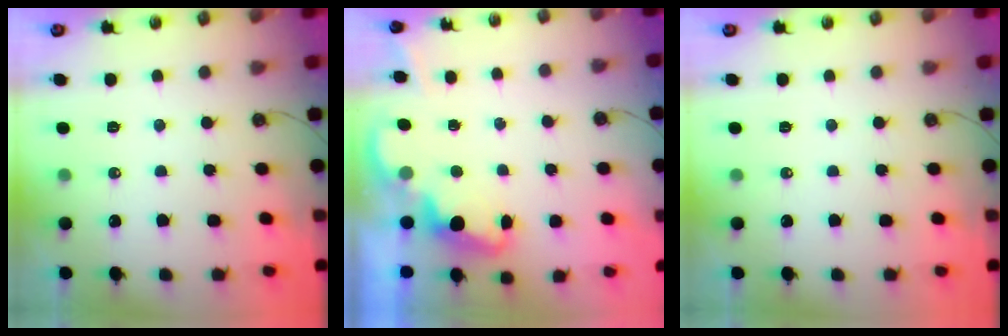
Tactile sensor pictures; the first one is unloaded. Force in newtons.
{"total": 2.3, "press": 2.2, "slide": 0.5}
{"total": 0.0}